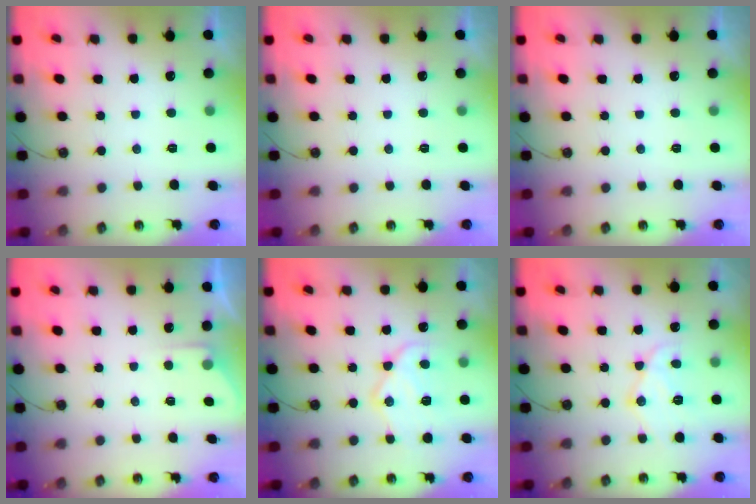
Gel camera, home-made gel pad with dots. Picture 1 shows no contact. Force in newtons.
{"total": 0.0}
{"total": 0.0}
{"total": 3.1, "press": 3.1, "slide": 0.5}
{"total": 15.6, "press": 15.5, "slide": 1.1}
{"total": 12.0, "press": 11.9, "slide": 0.7}